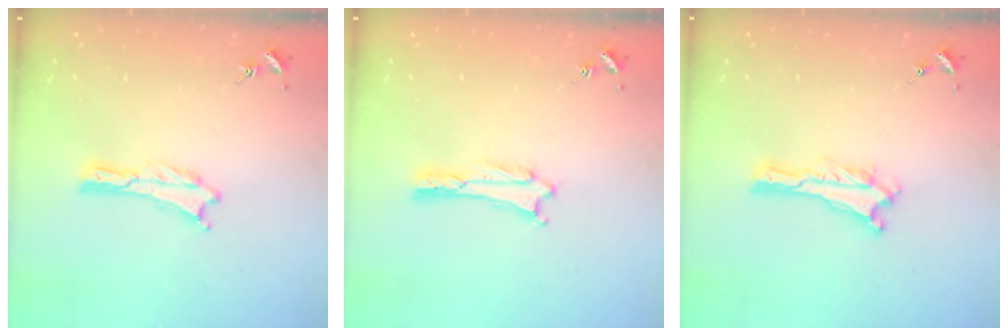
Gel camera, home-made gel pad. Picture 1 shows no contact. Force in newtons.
{"total": 1.6, "press": 1.6, "slide": 0.2}
{"total": 0.0}